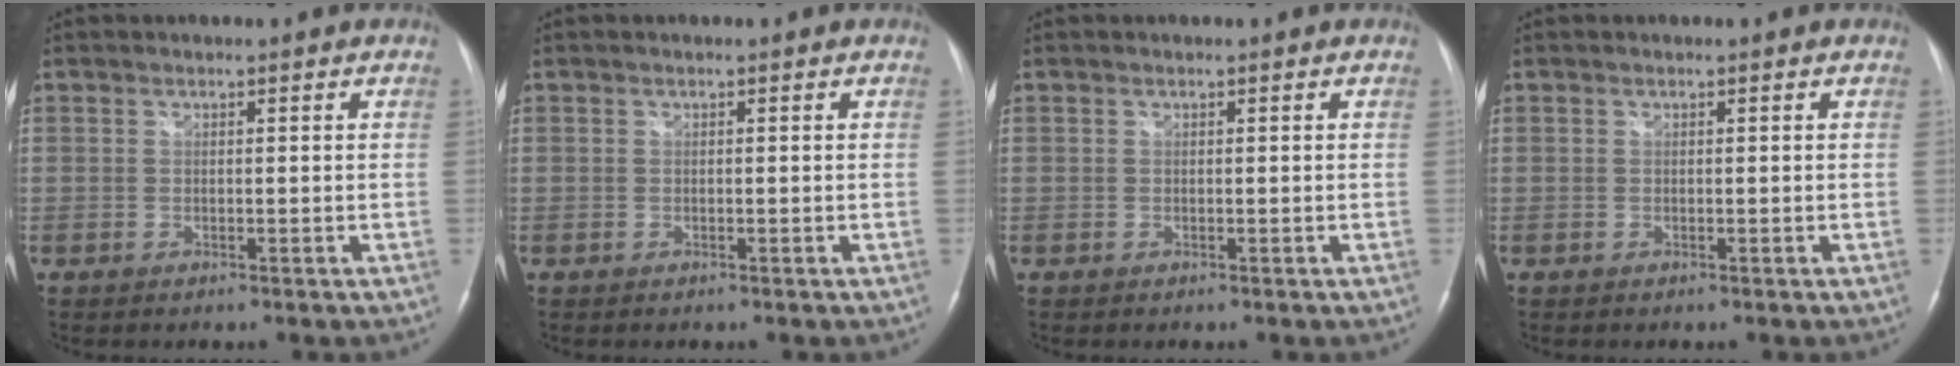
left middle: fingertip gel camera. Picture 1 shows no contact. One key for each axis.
{"total": 0.0}
{"total": 0.0}
{"total": 0.0}